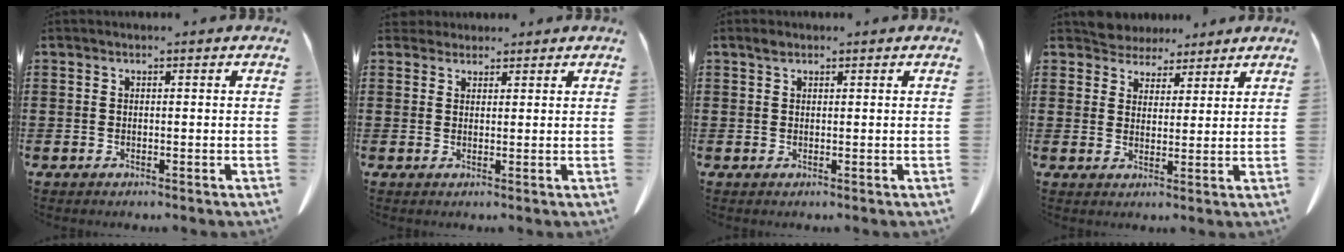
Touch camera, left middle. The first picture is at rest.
{"total": 2.3, "force": [2.1, 0.9, 0.4], "torque": [-0.007, -0.002, 0.041]}
{"total": 1.2, "force": [0.8, 0.7, 0.6], "torque": [-0.015, 0.002, 0.015]}
{"total": 4.6, "force": [4.3, 1.7, -0.2], "torque": [-0.016, -0.014, 0.082]}